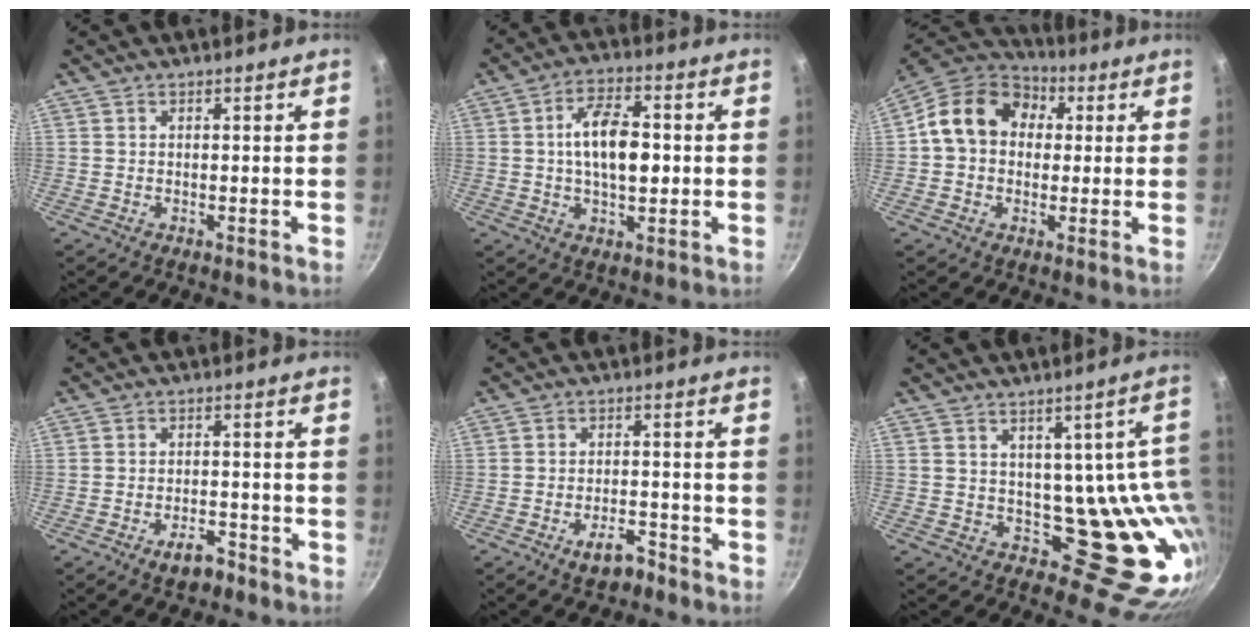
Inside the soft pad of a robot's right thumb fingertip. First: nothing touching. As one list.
[{"total": 10.7, "force": [0.5, 5.5, 9.2], "torque": [-0.139, 0.016, 0.002]}, {"total": 15.5, "force": [2.5, 12.4, 8.9], "torque": [-0.124, 0.037, 0.025]}, {"total": 4.6, "force": [-3.1, 2.2, 2.7], "torque": [-0.026, 0.024, -0.045]}, {"total": 5.1, "force": [-3.4, 2.4, 3.0], "torque": [-0.032, 0.025, -0.051]}, {"total": 15.9, "force": [3.6, 10.4, 11.5], "torque": [-0.050, -0.040, 0.067]}]